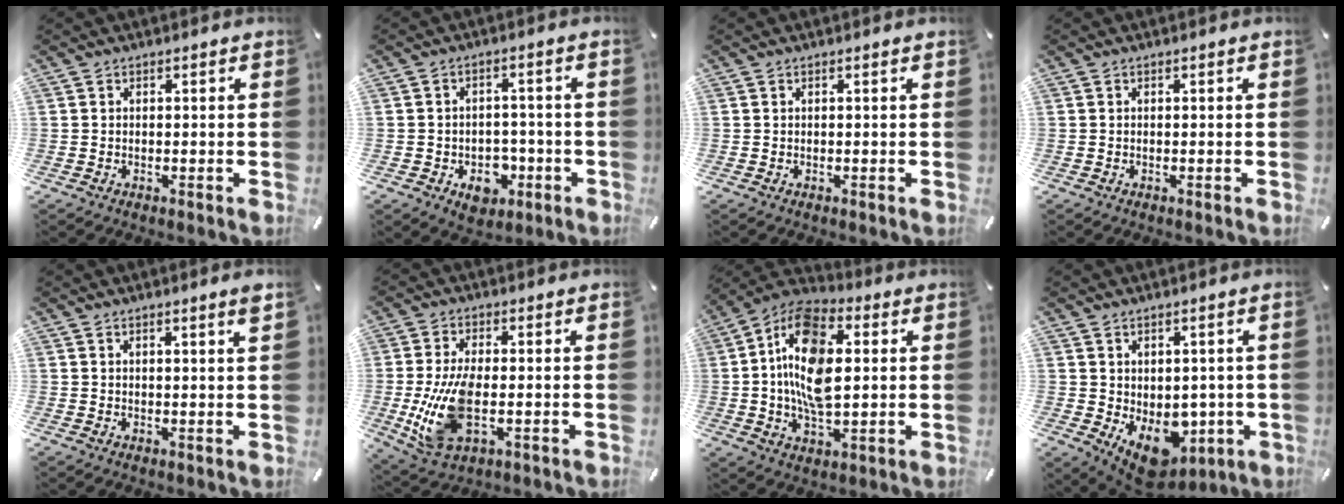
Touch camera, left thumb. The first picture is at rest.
{"total": 7.1, "force": [-2.7, 5.6, 3.4], "torque": [-0.042, 0.019, -0.045]}
{"total": 0.0}
{"total": 0.0}
{"total": 2.0, "force": [1.4, 0.0, 1.4], "torque": [-0.029, 0.000, 0.025]}
{"total": 12.6, "force": [-1.5, 6.6, 10.7], "torque": [-0.221, -0.014, -0.020]}
{"total": 15.5, "force": [1.8, 9.2, 12.4], "torque": [-0.265, 0.000, 0.025]}
{"total": 8.0, "force": [-2.0, 6.3, 4.6], "torque": [-0.045, -0.006, -0.029]}